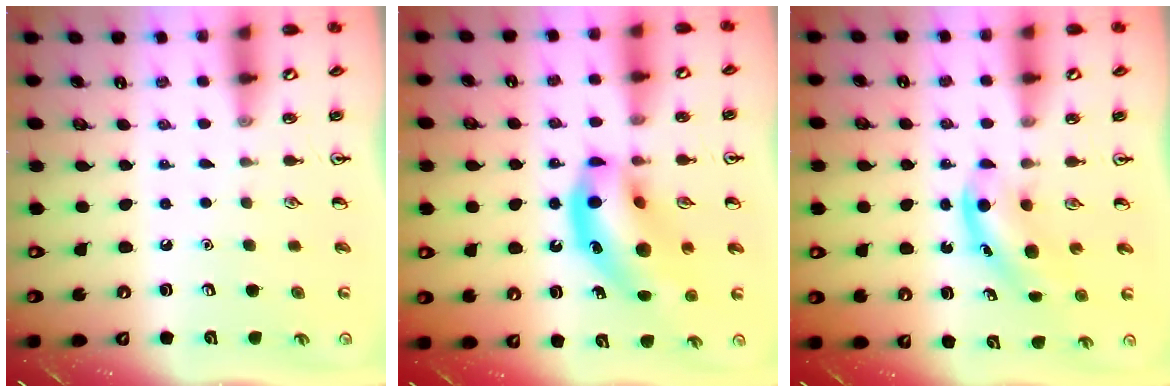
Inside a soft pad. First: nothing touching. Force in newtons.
{"total": 16.5, "press": 15.9, "slide": 4.5}
{"total": 5.2, "press": 5.1, "slide": 0.9}